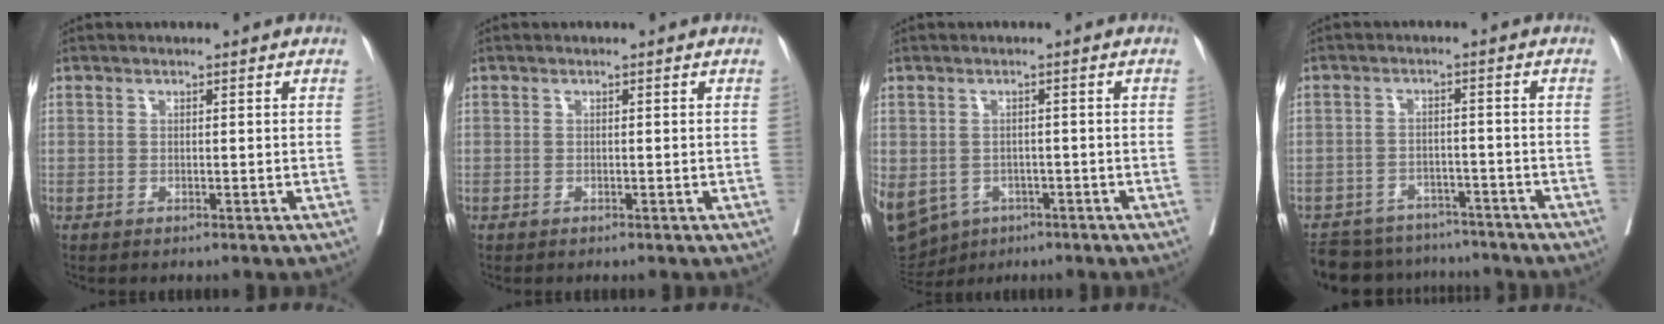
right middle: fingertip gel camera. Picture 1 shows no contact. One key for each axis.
{"total": 0.0}
{"total": 24.0, "fx": -9.7, "fy": 19.4, "fz": 10.3, "tx": -0.374, "ty": -0.022, "tz": -0.135}
{"total": 12.0, "fx": -10.9, "fy": 4.5, "fz": 2.1, "tx": -0.044, "ty": 0.009, "tz": -0.145}